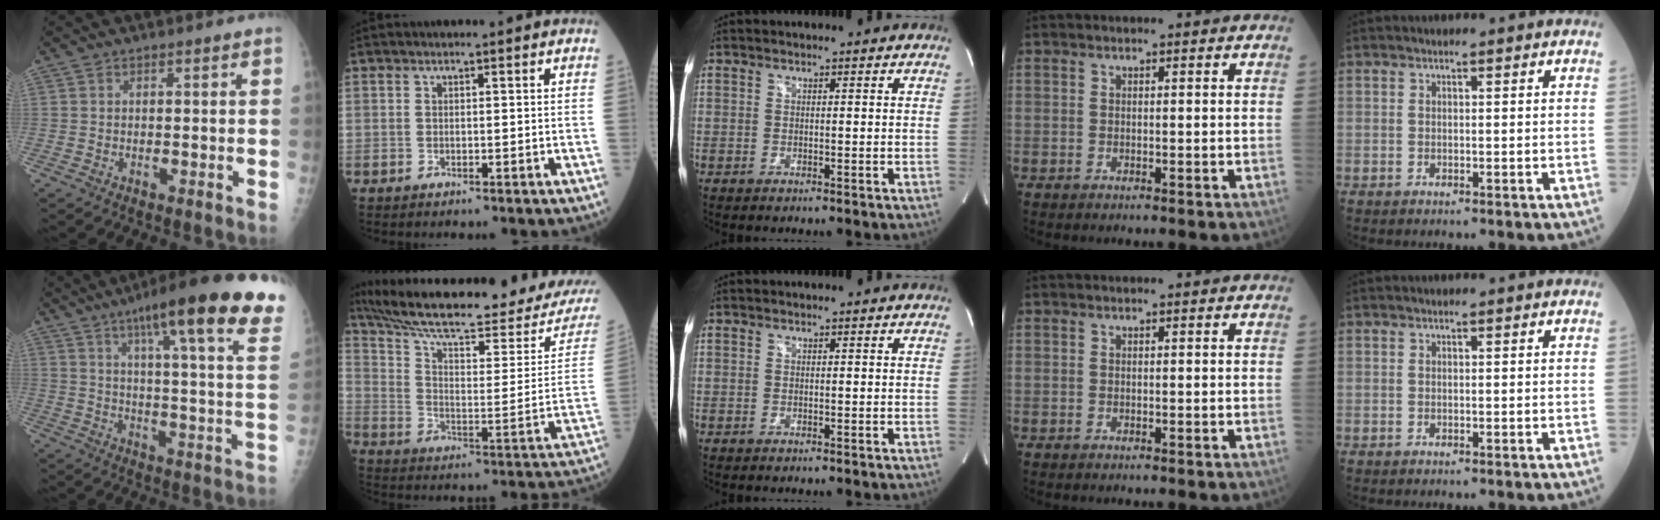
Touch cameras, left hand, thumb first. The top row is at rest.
{"thumb": {"total": 26.3, "force": [16.6, 3.8, 20.1], "torque": [-0.270, -0.046, 0.218]}, "index": {"total": 24.1, "force": [21.7, 2.5, 10.3], "torque": [-0.169, -0.045, 0.307]}, "middle": {"total": 1.8, "force": [-0.8, -1.1, -1.2], "torque": [0.018, -0.010, -0.014]}}